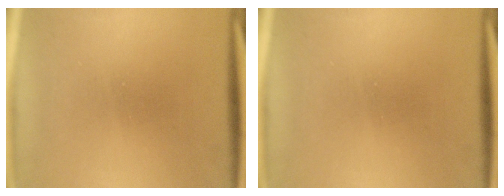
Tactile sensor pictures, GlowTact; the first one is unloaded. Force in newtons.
{"total": 0.0}